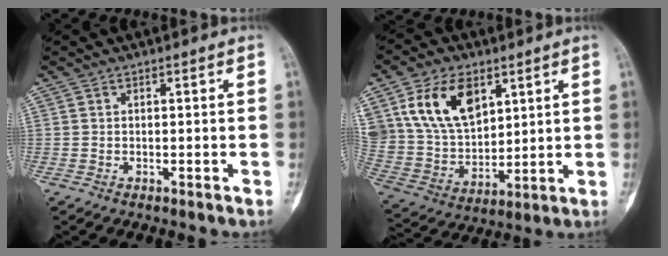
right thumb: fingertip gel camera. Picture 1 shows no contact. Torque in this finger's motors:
{"motor_torque": [-1.66, 2.35, 0.14, 0.22, 0.15]}